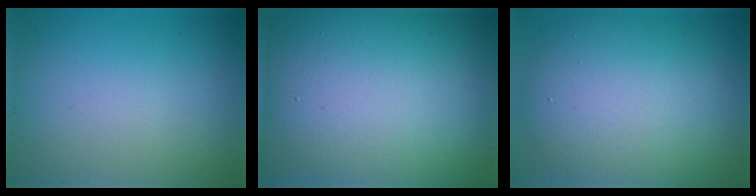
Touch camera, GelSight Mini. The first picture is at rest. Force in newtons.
{"total": 20.3, "press": 20.3, "slide": 1.1}
{"total": 10.2, "press": 10.2, "slide": 0.5}